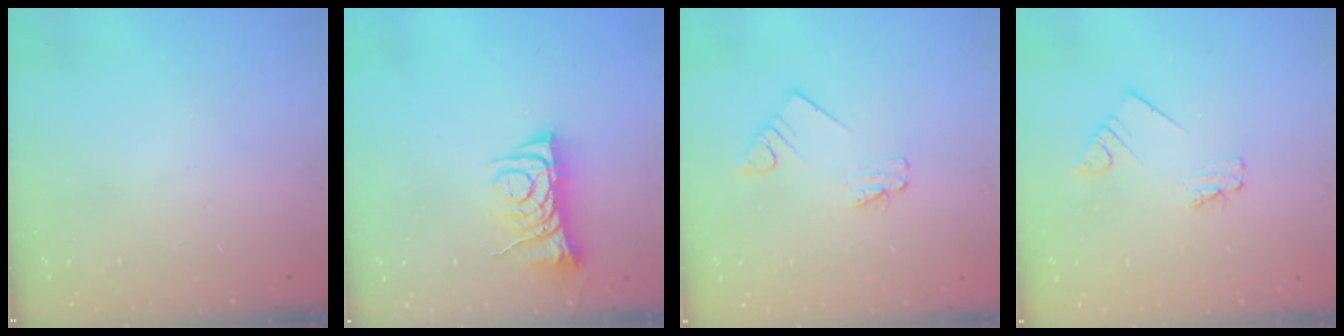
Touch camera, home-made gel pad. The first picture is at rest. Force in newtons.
{"total": 7.8, "press": 7.7, "slide": 1.0}
{"total": 1.9, "press": 1.9, "slide": 0.1}
{"total": 2.0, "press": 2.0, "slide": 0.3}